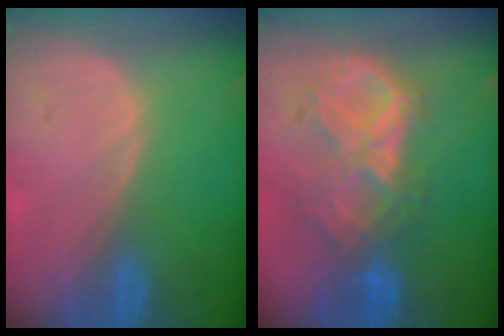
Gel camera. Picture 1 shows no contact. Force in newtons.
{"total": 9.3, "press": 8.0, "slide": 4.9}